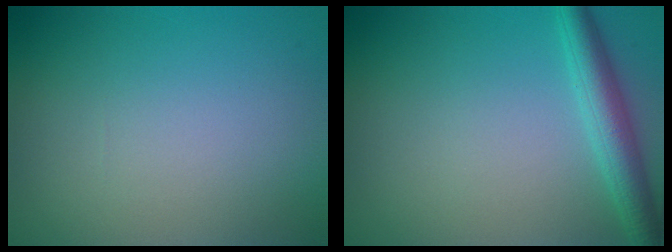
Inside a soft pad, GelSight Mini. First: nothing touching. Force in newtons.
{"total": 3.6, "press": 3.6, "slide": 0.1}